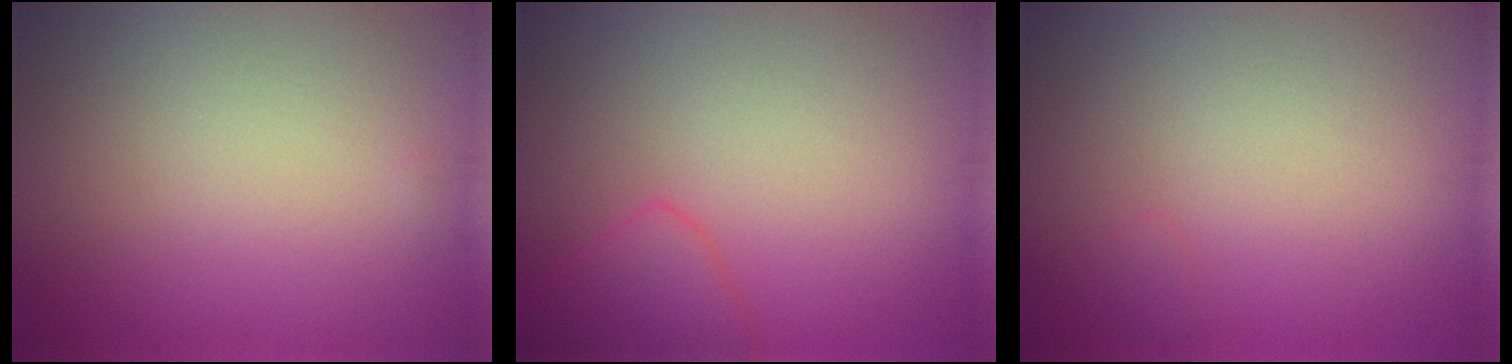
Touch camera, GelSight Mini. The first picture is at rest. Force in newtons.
{"total": 2.9, "press": 2.9, "slide": 0.2}
{"total": 0.6, "press": 0.6, "slide": 0.0}